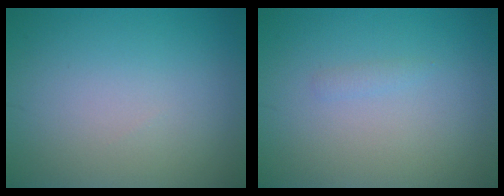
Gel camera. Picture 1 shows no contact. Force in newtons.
{"total": 0.6, "press": 0.6, "slide": 0.1}